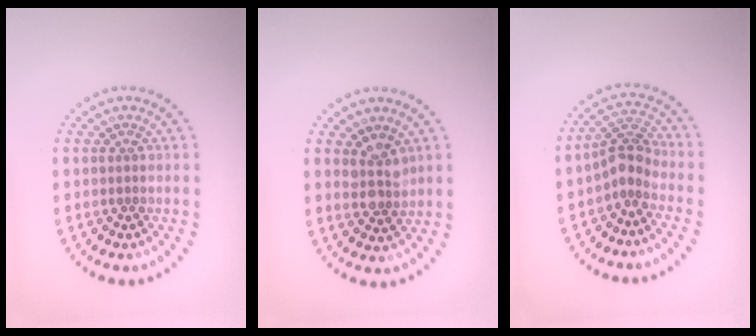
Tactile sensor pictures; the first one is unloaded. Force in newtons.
{"total": 2.4, "press": 2.2, "slide": 1.1}
{"total": 2.8, "press": 2.1, "slide": 1.8}